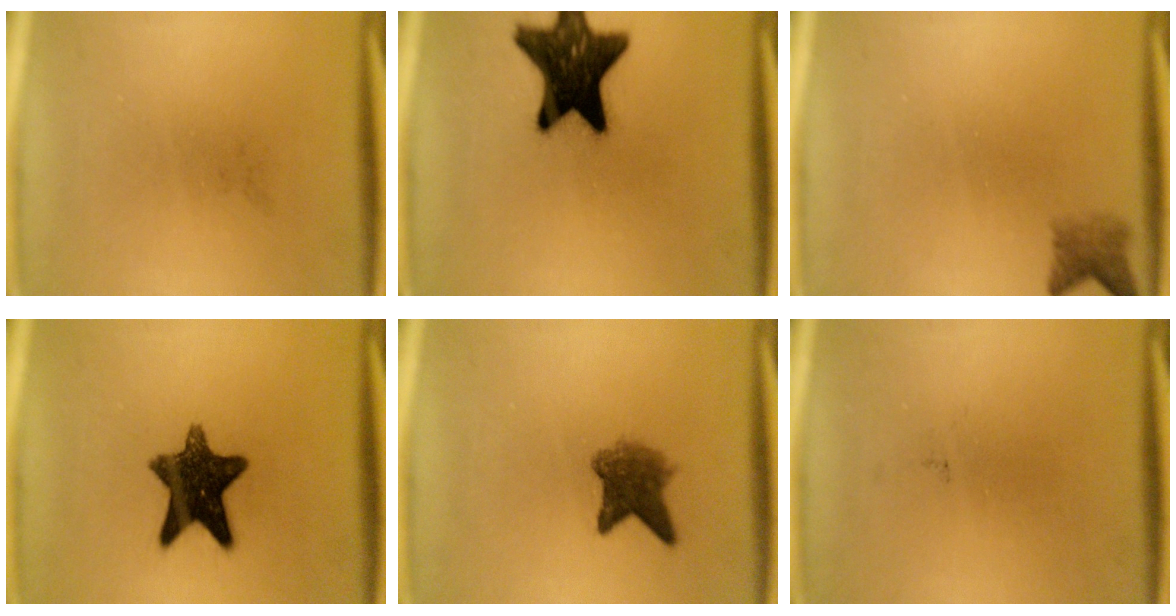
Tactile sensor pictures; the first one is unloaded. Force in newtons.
{"total": 18.2}
{"total": 2.4}
{"total": 11.9}
{"total": 5.2}
{"total": 0.0}